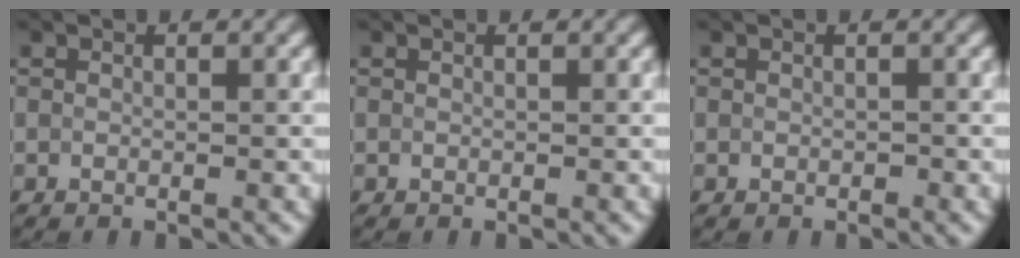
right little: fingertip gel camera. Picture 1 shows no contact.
{"total": 0.0}
{"total": 0.0}